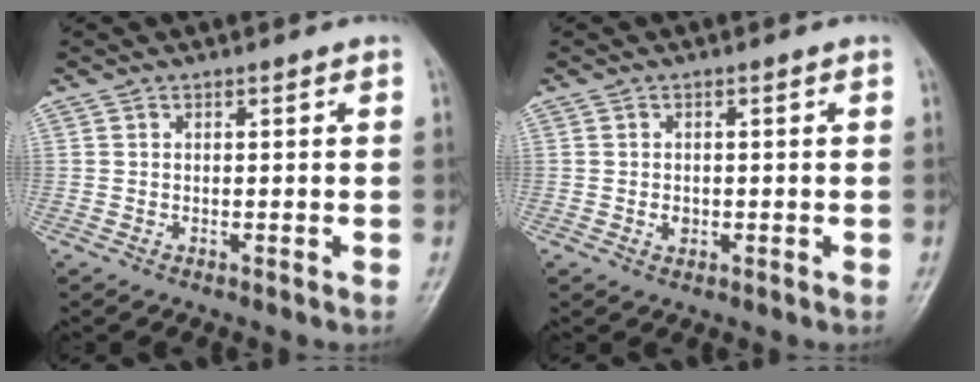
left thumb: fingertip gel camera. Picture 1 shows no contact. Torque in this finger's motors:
{"motor_torque": [-0.07, 0.09, 0.16, 0.07, 0.02]}